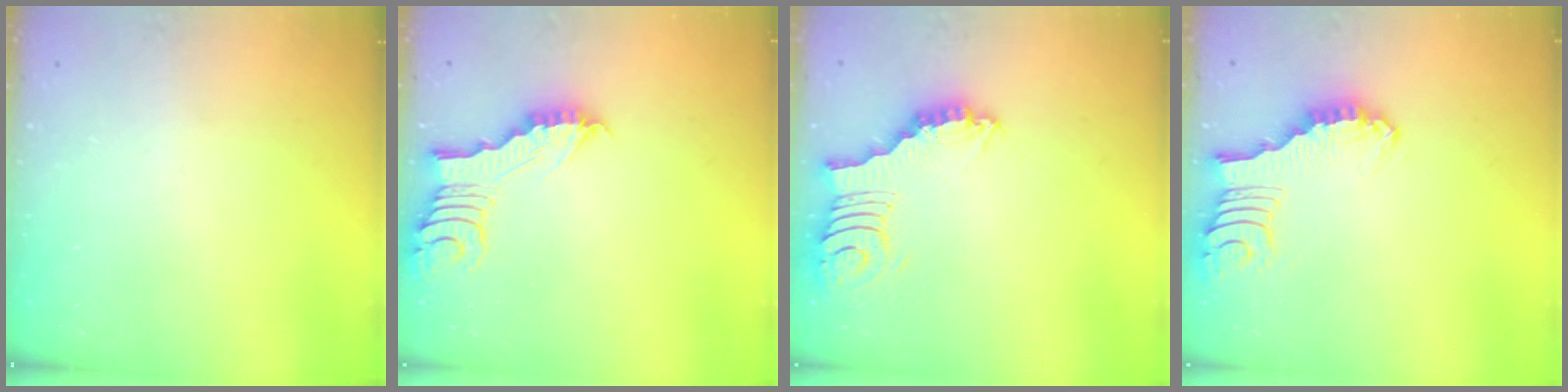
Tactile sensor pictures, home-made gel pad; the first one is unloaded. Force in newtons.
{"total": 5.1, "press": 5.1, "slide": 0.2}
{"total": 3.0, "press": 3.0, "slide": 0.3}
{"total": 2.1, "press": 2.1, "slide": 0.4}